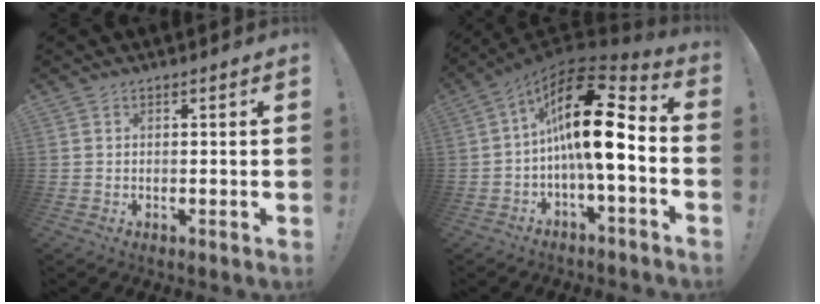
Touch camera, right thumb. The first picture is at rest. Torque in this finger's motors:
{"motor_torque": [2.55, 2.25, 2.29, -0.48, 0.40]}